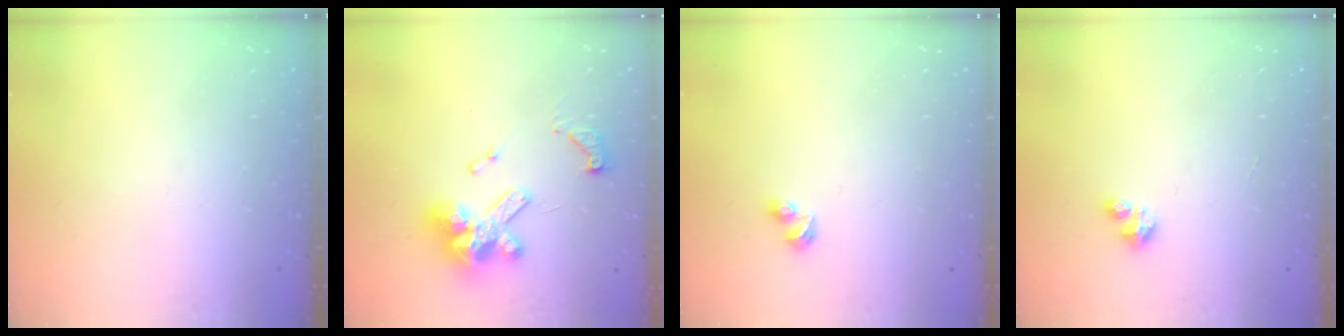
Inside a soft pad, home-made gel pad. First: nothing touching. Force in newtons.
{"total": 14.5, "press": 14.5, "slide": 0.9}
{"total": 3.8, "press": 3.8, "slide": 0.3}
{"total": 3.3, "press": 3.3, "slide": 0.2}